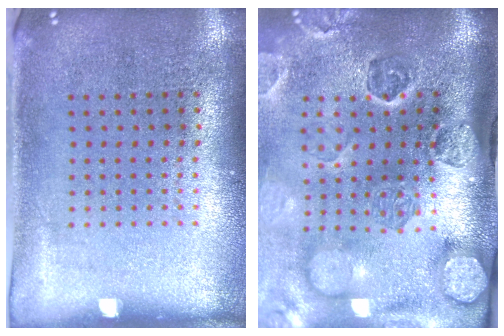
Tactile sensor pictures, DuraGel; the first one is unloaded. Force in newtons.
{"total": 4.7, "press": 3.4, "slide": 3.2}